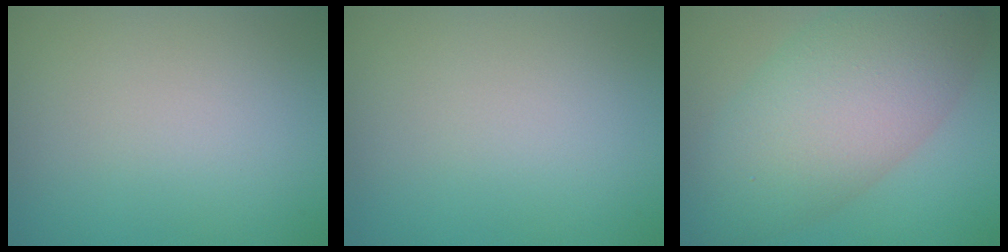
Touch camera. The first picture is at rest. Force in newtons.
{"total": 0.0}
{"total": 9.9, "press": 9.9, "slide": 0.4}